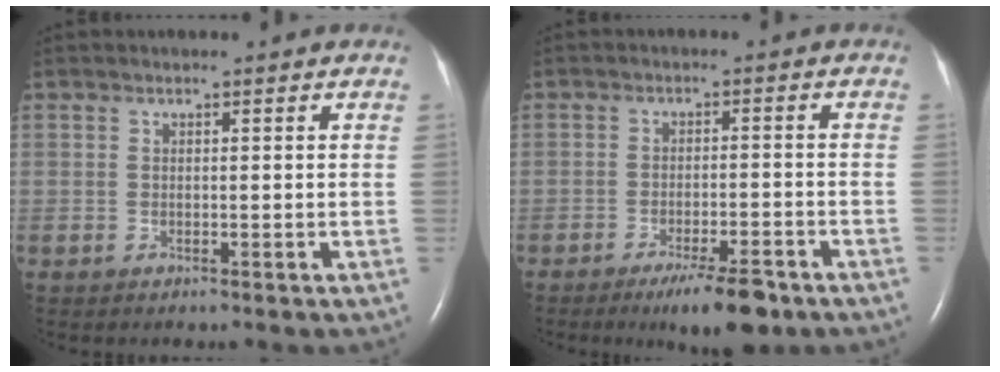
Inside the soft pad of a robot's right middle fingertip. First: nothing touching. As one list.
[{"total": 7.2, "force": [-5.0, 1.2, 5.1], "torque": [-0.081, -0.011, -0.073]}]